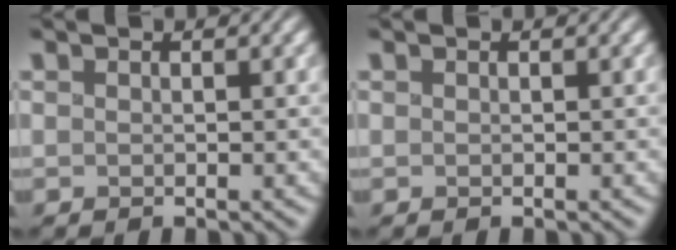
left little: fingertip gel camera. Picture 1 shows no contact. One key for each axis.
{"total": 0.0}